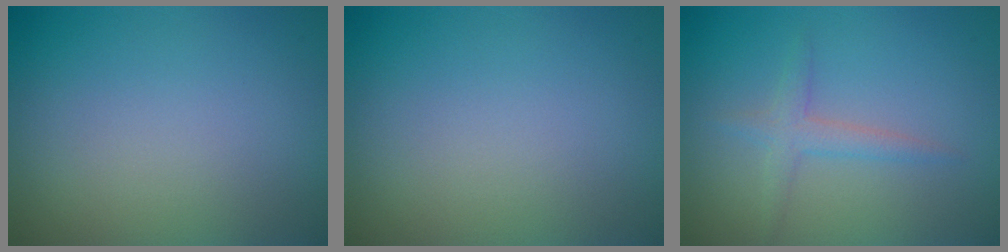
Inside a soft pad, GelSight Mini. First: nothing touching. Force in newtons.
{"total": 0.0}
{"total": 2.0, "press": 2.0, "slide": 0.1}